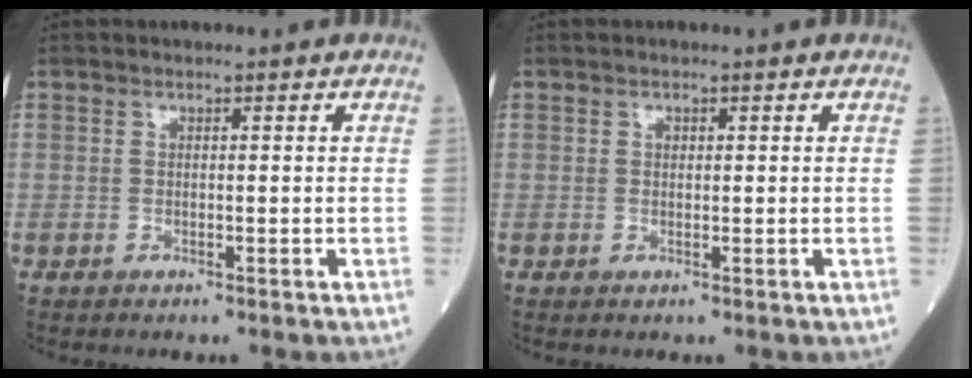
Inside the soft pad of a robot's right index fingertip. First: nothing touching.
{"total": 0.6, "force": [0.2, 0.4, 0.3], "torque": [-0.006, 0.000, 0.003]}